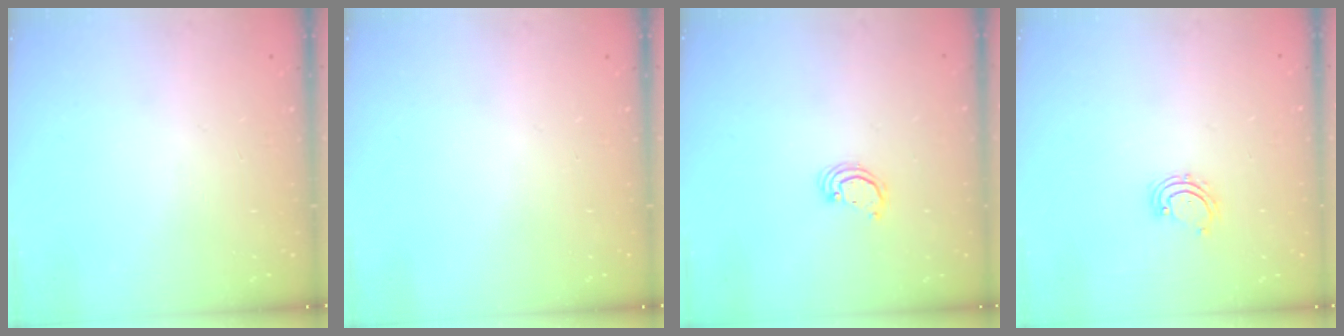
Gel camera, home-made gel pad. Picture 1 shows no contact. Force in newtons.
{"total": 0.0}
{"total": 2.2, "press": 2.2, "slide": 0.2}
{"total": 2.9, "press": 2.9, "slide": 0.4}